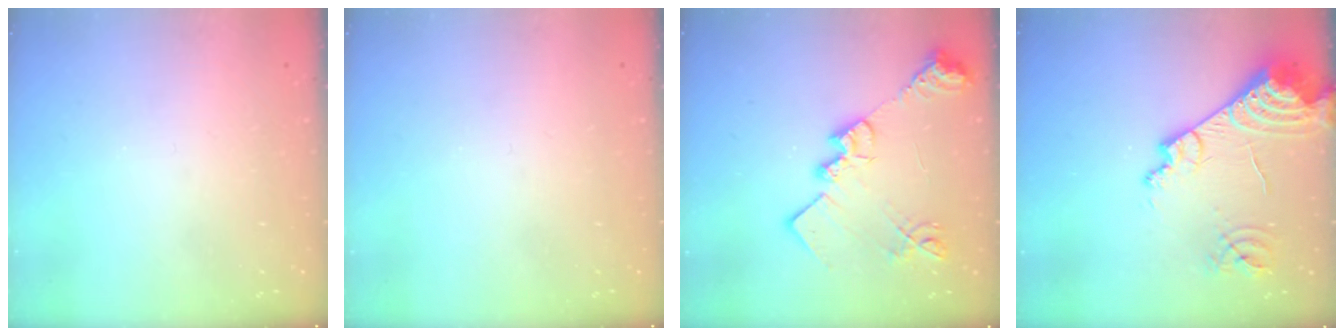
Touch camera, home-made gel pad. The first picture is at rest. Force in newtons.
{"total": 0.0}
{"total": 18.5, "press": 18.4, "slide": 1.3}
{"total": 16.4, "press": 16.3, "slide": 2.1}